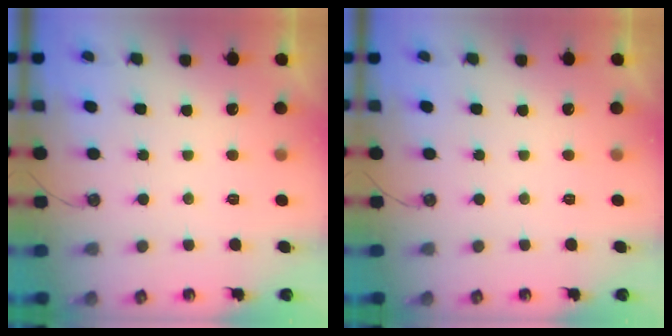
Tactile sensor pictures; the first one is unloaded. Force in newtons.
{"total": 0.0}